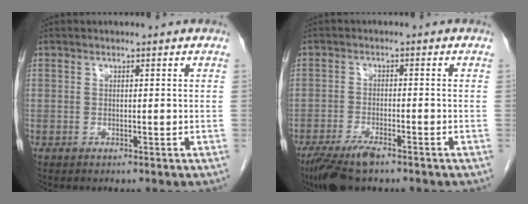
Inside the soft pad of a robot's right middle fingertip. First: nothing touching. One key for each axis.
{"total": 6.6, "fx": -4.9, "fy": 1.6, "fz": 4.1, "tx": -0.079, "ty": -0.014, "tz": -0.087}